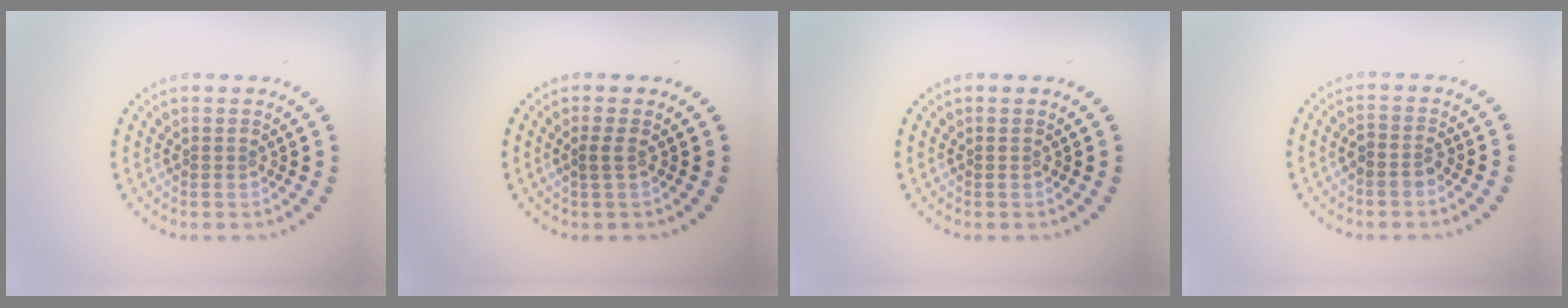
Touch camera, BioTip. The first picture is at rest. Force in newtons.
{"total": 0.9, "press": 0.8, "slide": 0.4}
{"total": 0.0}
{"total": 1.4, "press": 1.3, "slide": 0.7}